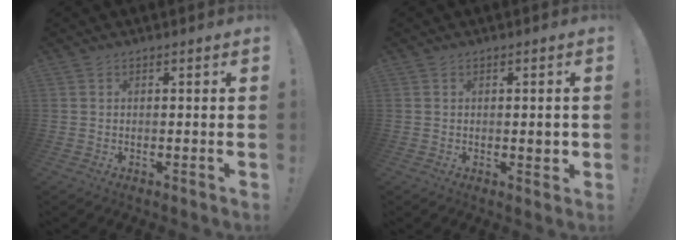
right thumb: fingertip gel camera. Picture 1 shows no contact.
{"total": 2.4, "force": [0.0, 1.1, 2.1], "torque": [-0.021, -0.001, -0.002]}